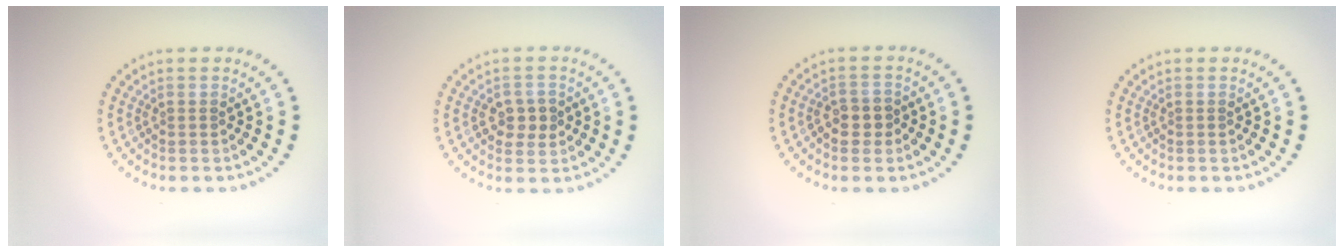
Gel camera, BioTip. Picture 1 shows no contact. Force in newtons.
{"total": 2.4, "press": 2.4, "slide": 0.3}
{"total": 1.7, "press": 1.6, "slide": 0.5}
{"total": 0.0}